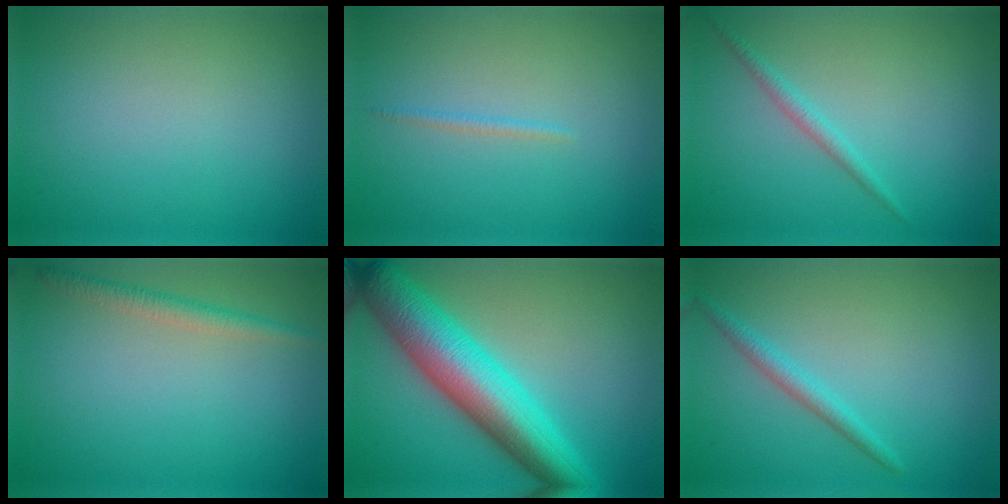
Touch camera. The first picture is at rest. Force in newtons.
{"total": 0.7, "press": 0.7, "slide": 0.1}
{"total": 1.3, "press": 1.3, "slide": 0.0}
{"total": 1.9, "press": 1.9, "slide": 0.0}
{"total": 9.5, "press": 9.5, "slide": 0.1}
{"total": 1.7, "press": 1.7, "slide": 0.1}